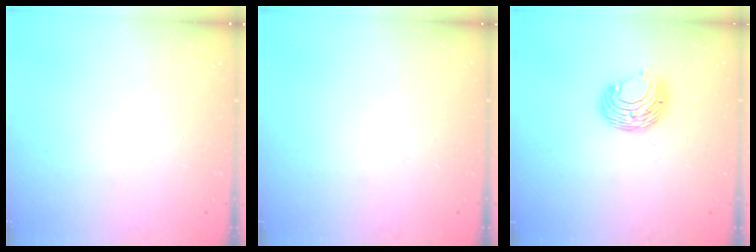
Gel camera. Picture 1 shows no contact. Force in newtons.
{"total": 0.0}
{"total": 8.5, "press": 8.5, "slide": 0.6}